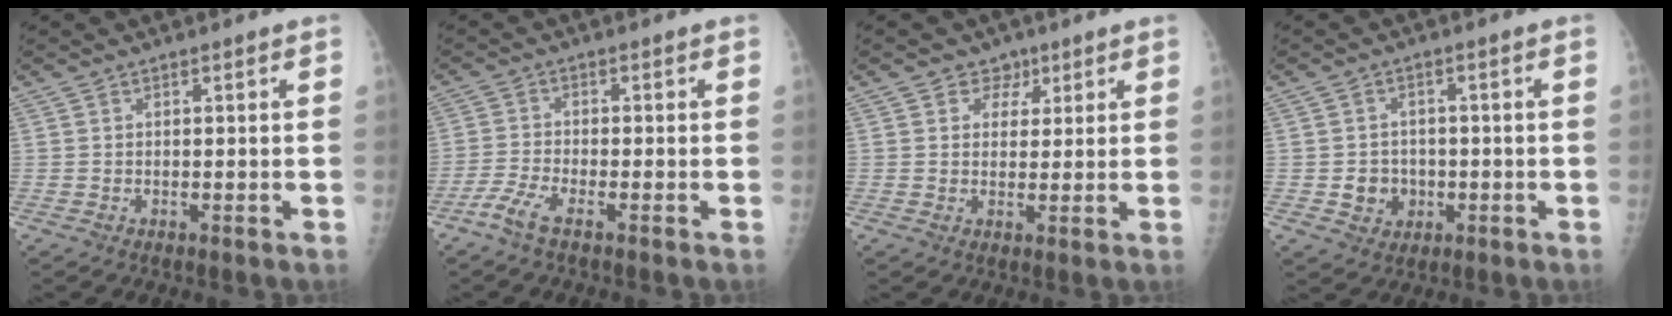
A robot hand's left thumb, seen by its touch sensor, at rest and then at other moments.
{"total": 4.0, "force": [-2.9, 0.7, 2.7], "torque": [-0.074, 0.005, -0.068]}
{"total": 4.3, "force": [2.4, 3.5, 0.8], "torque": [0.020, -0.006, 0.034]}
{"total": 5.3, "force": [-1.0, 4.7, 2.1], "torque": [-0.003, 0.009, -0.011]}